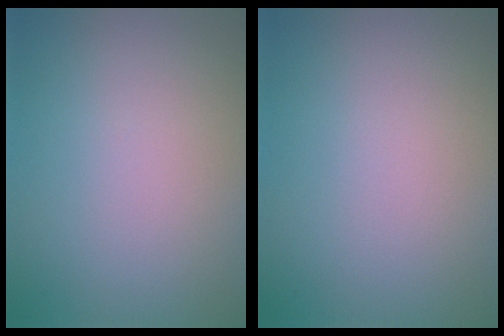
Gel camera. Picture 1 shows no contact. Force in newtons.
{"total": 0.0}